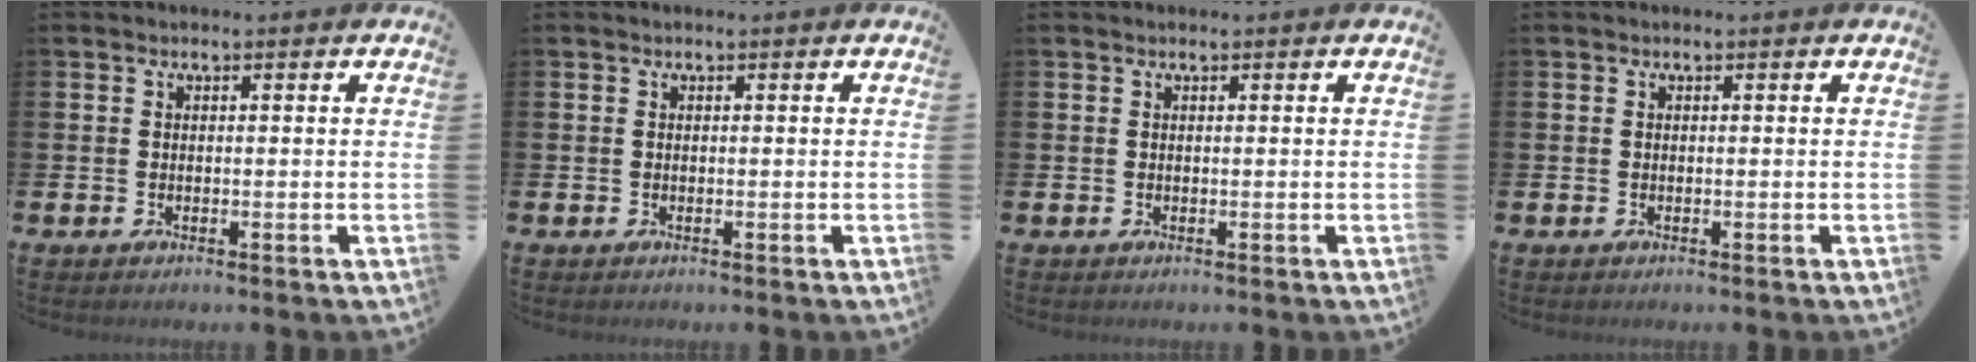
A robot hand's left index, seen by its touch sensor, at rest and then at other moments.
{"total": 0.0}
{"total": 0.0}
{"total": 0.0}